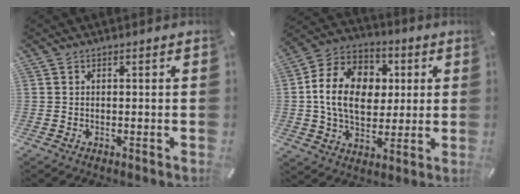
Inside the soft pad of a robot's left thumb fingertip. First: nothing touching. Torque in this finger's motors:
{"motor_torque": [0.89, 0.89, 1.52, 0.42, 0.23]}